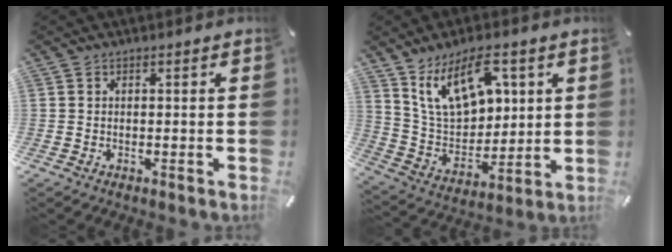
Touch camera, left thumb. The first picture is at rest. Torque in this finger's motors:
{"motor_torque": [2.22, 2.28, 1.78, -0.99, 0.18]}